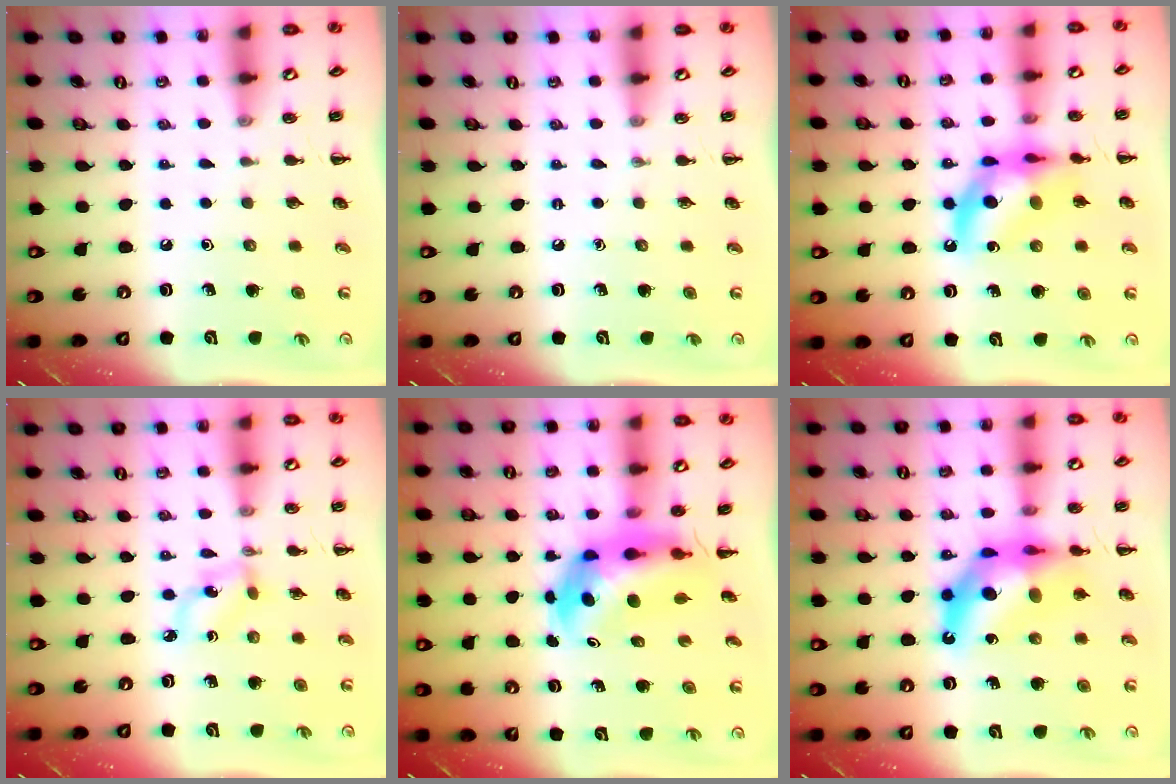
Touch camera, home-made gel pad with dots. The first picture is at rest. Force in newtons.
{"total": 0.0}
{"total": 14.1, "press": 13.7, "slide": 3.5}
{"total": 2.8, "press": 2.7, "slide": 0.8}
{"total": 6.8, "press": 6.4, "slide": 2.1}
{"total": 14.2, "press": 13.6, "slide": 3.9}